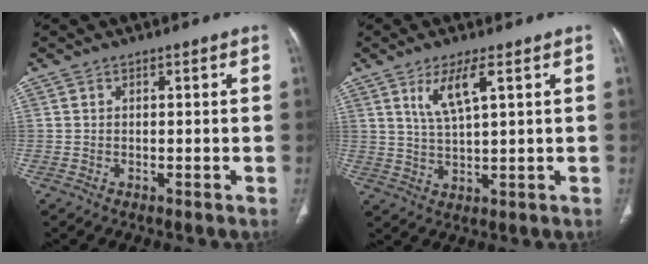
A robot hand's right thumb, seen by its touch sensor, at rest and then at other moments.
{"total": 6.3, "force": [2.9, 1.2, 5.4], "torque": [-0.114, -0.017, 0.065]}